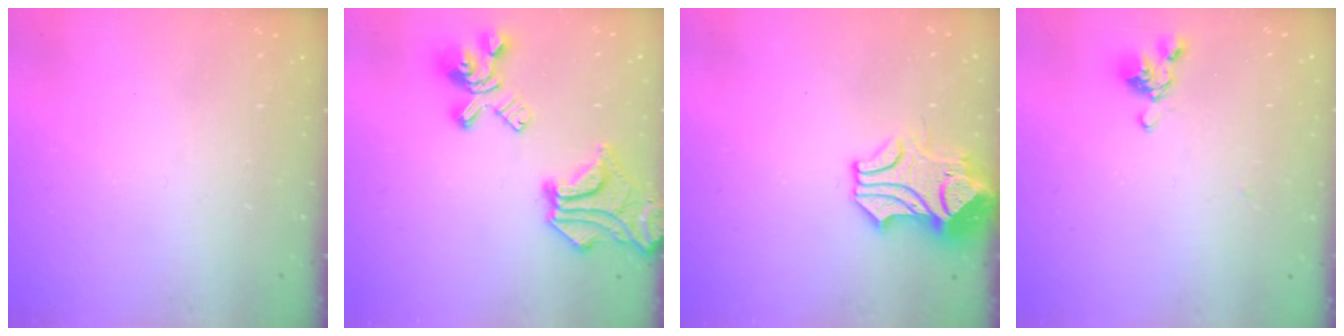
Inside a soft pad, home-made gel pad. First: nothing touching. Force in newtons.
{"total": 14.7, "press": 14.4, "slide": 3.0}
{"total": 2.7, "press": 2.3, "slide": 1.4}
{"total": 2.7, "press": 2.5, "slide": 0.8}